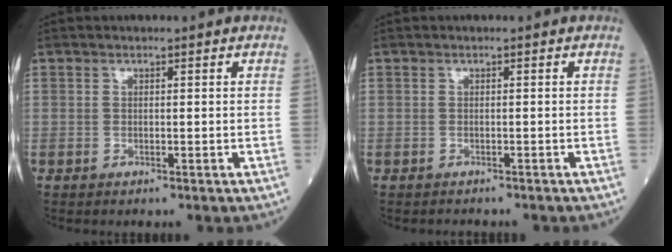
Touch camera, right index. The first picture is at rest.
{"total": 1.5, "force": [-1.5, 0.4, 0.3], "torque": [-0.007, -0.003, -0.018]}